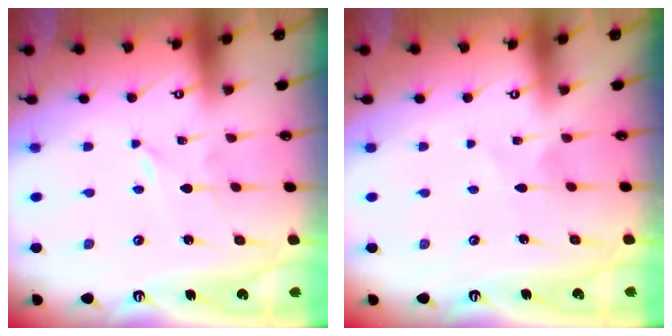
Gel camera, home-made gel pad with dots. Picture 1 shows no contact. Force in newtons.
{"total": 2.5, "press": 2.5, "slide": 0.3}